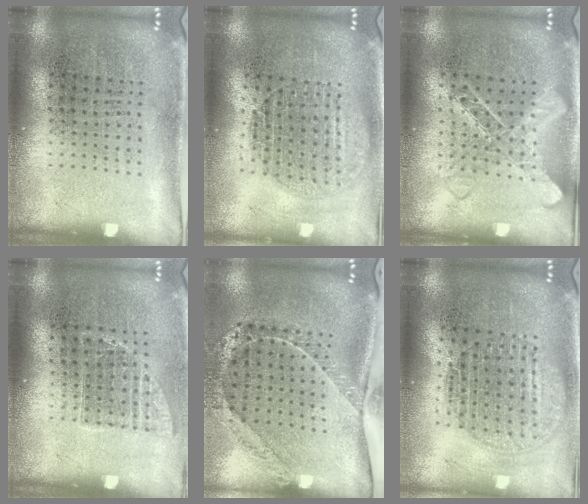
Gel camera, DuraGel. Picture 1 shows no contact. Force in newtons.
{"total": 1.6, "press": 1.4, "slide": 0.8}
{"total": 1.5, "press": 1.5, "slide": 0.3}
{"total": 0.9, "press": 0.8, "slide": 0.3}
{"total": 1.8, "press": 1.5, "slide": 1.1}
{"total": 1.7, "press": 1.5, "slide": 0.9}